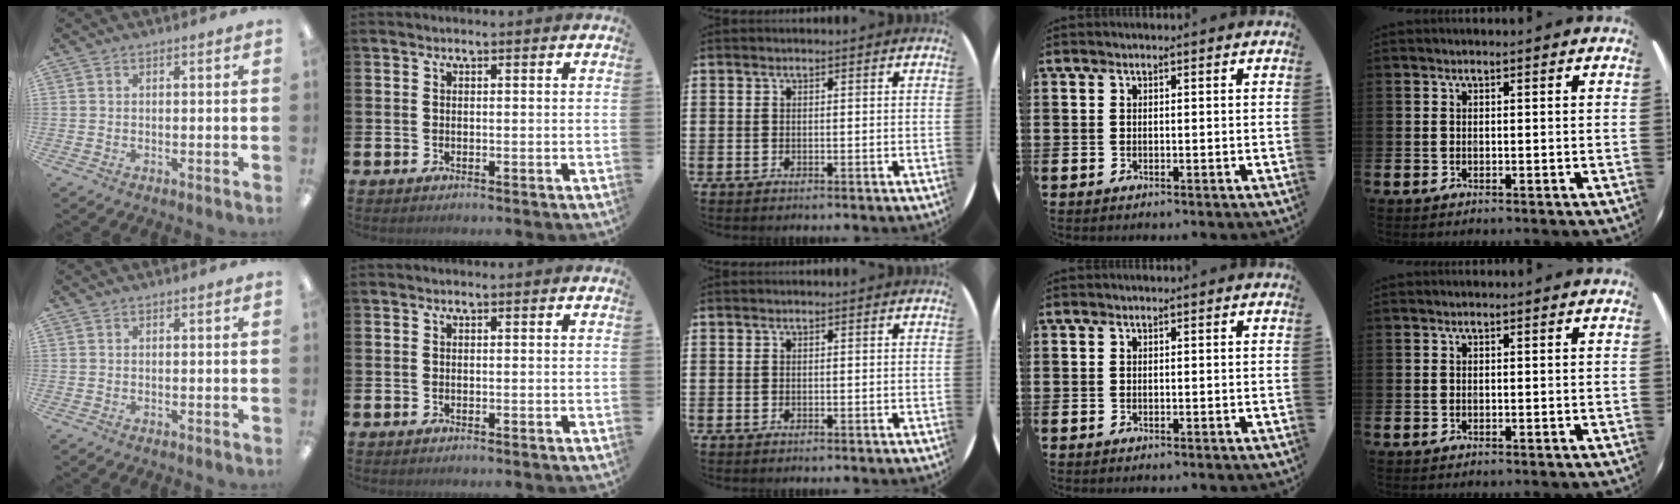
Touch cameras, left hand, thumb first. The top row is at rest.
{}